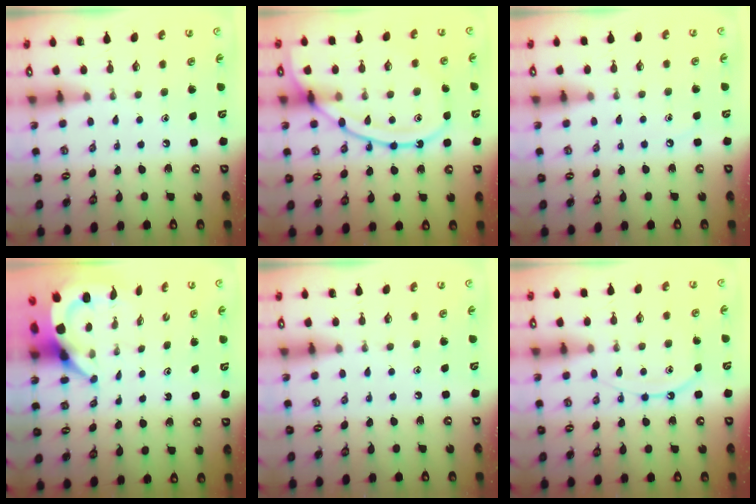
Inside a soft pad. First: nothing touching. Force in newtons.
{"total": 15.6, "press": 15.6, "slide": 1.3}
{"total": 3.5, "press": 3.4, "slide": 0.5}
{"total": 5.2, "press": 5.1, "slide": 0.7}
{"total": 0.0}
{"total": 9.4, "press": 9.3, "slide": 1.0}